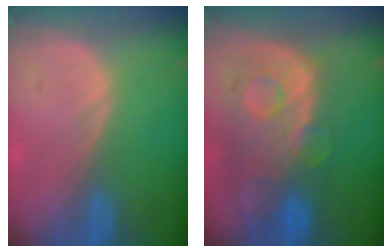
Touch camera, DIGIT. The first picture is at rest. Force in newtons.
{"total": 11.5, "press": 9.8, "slide": 6.0}